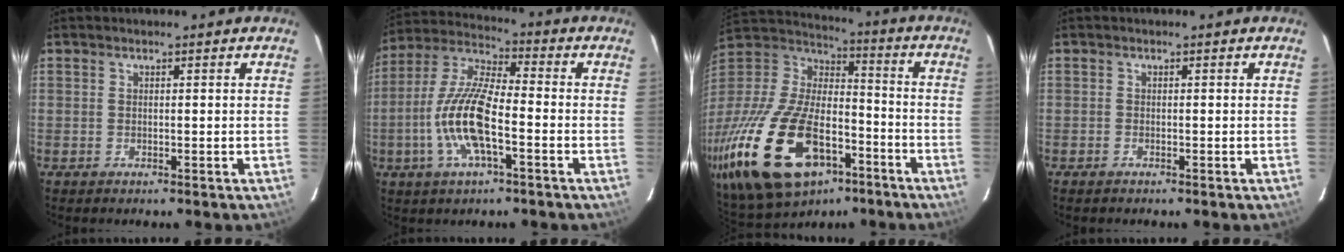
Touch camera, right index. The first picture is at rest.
{"total": 13.7, "force": [-4.2, 3.9, 12.4], "torque": [-0.260, -0.002, -0.087]}
{"total": 34.4, "force": [-17.4, 18.1, 23.6], "torque": [-0.506, -0.026, -0.283]}
{"total": 0.6, "force": [-0.5, 0.3, 0.0], "torque": [-0.003, 0.000, -0.012]}